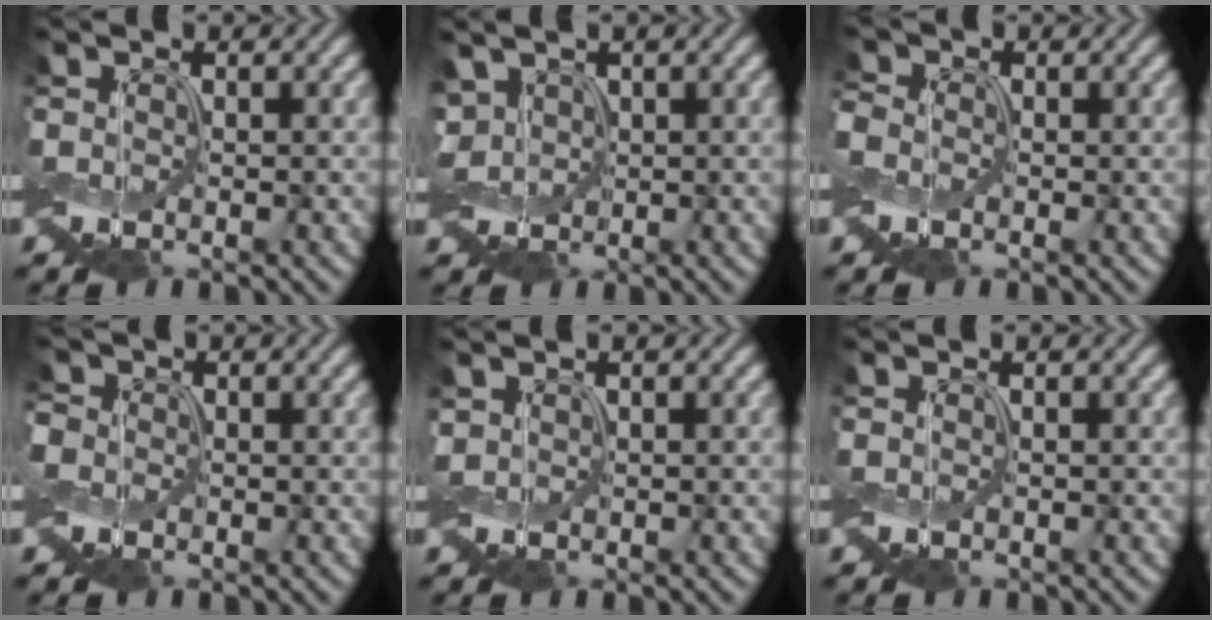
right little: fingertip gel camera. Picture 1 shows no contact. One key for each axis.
{"total": 2.7, "fx": 1.0, "fy": 1.8, "fz": 1.7, "tx": -0.038, "ty": 0.010, "tz": 0.012}
{"total": 1.7, "fx": -0.3, "fy": 1.6, "fz": 0.6, "tx": -0.025, "ty": 0.006, "tz": -0.012}
{"total": 2.8, "fx": 0.9, "fy": 2.5, "fz": 0.9, "tx": -0.047, "ty": 0.010, "tz": 0.006}
{"total": 0.8, "fx": 0.1, "fy": 0.7, "fz": 0.5, "tx": -0.015, "ty": 0.005, "tz": 0.001}
{"total": 0.0}